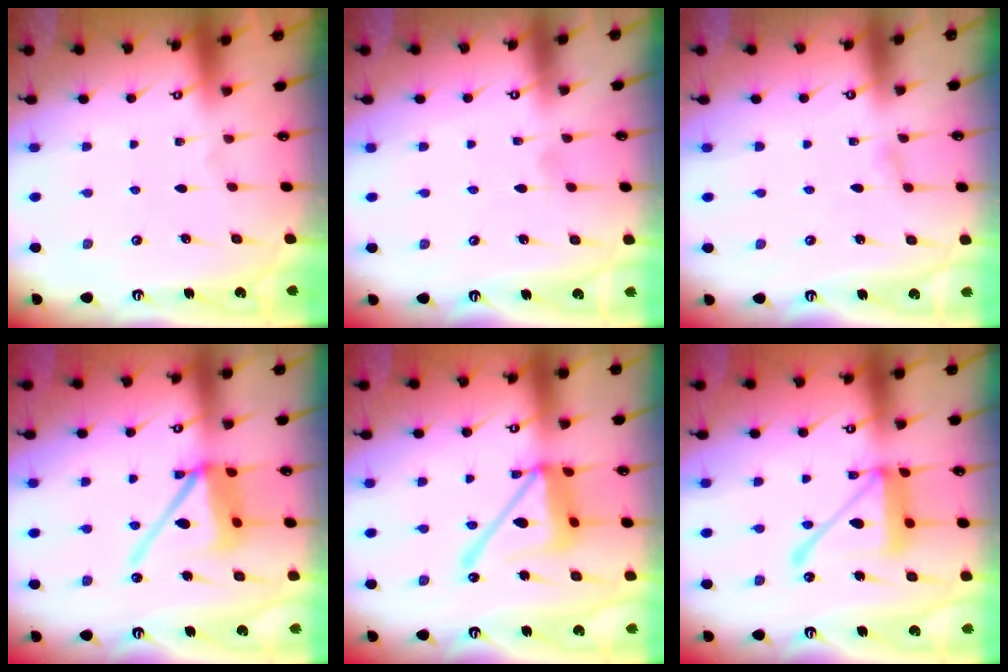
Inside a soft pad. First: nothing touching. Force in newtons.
{"total": 2.5, "press": 2.5, "slide": 0.4}
{"total": 1.9, "press": 1.8, "slide": 0.3}
{"total": 13.7, "press": 13.6, "slide": 1.9}
{"total": 17.0, "press": 16.9, "slide": 1.6}
{"total": 15.2, "press": 15.1, "slide": 1.5}